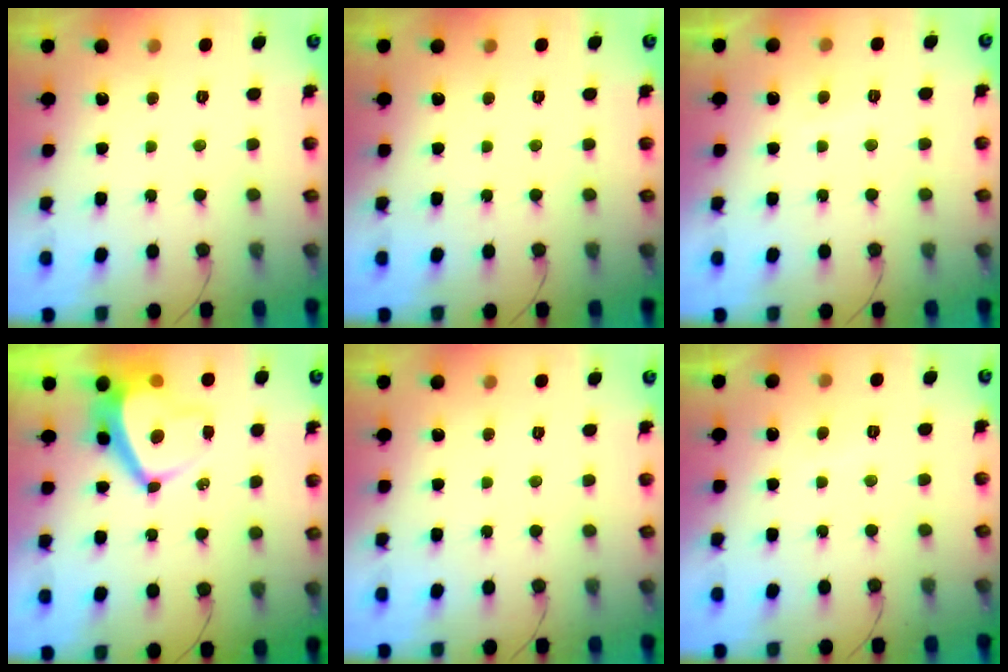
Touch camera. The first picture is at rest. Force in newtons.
{"total": 0.0}
{"total": 1.5, "press": 1.4, "slide": 0.6}
{"total": 6.8, "press": 6.8, "slide": 1.1}
{"total": 0.0}
{"total": 0.6, "press": 0.0, "slide": 0.6}